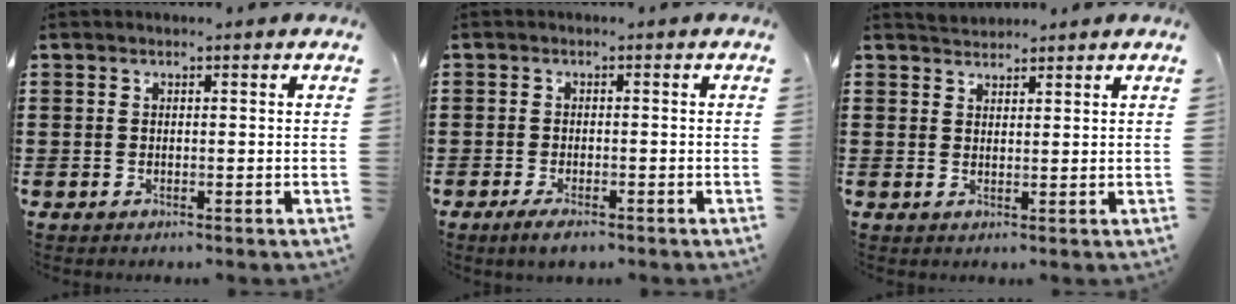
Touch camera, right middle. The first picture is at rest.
{"total": 2.0, "force": [-1.6, 0.3, 1.2], "torque": [-0.029, -0.003, -0.031]}
{"total": 1.8, "force": [1.8, 0.4, -0.1], "torque": [-0.003, 0.006, 0.036]}